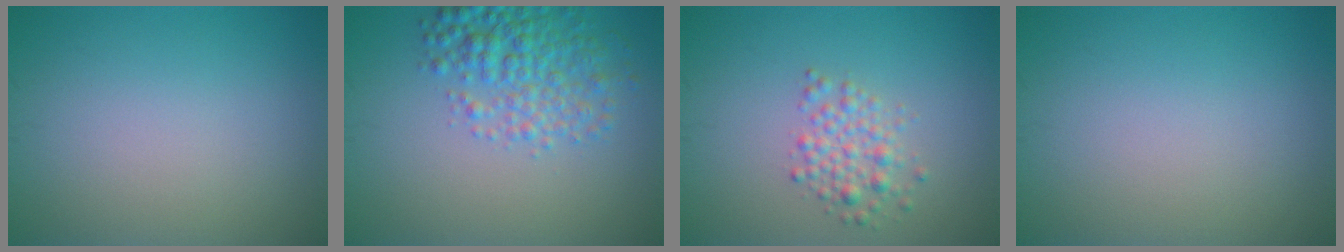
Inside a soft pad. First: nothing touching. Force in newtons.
{"total": 4.5, "press": 4.5, "slide": 0.1}
{"total": 2.5, "press": 2.5, "slide": 0.1}
{"total": 0.0}